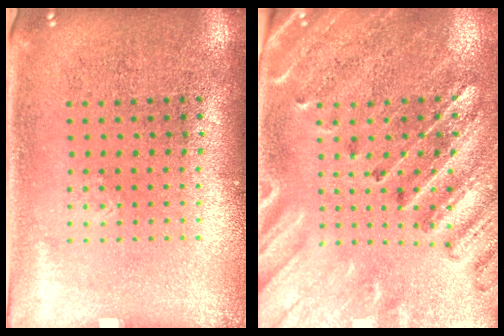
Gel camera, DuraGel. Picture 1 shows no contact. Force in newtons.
{"total": 2.9, "press": 2.7, "slide": 1.1}